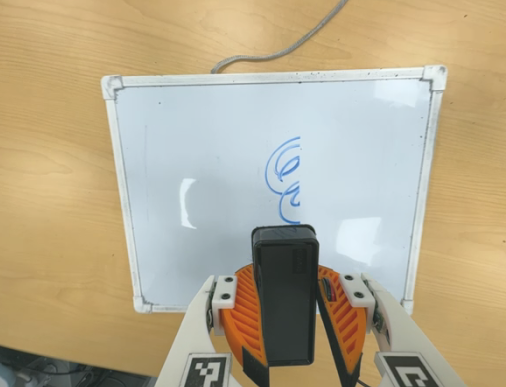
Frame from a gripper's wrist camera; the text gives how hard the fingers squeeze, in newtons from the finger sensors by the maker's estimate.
{"total": 10.2, "left": 10.2, "right": 10.1}